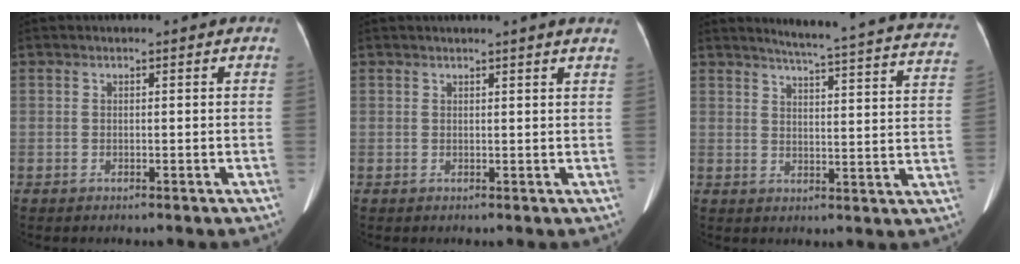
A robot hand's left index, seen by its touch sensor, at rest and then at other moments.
{"total": 3.8, "force": [3.3, -0.6, 1.7], "torque": [-0.023, 0.007, 0.029]}
{"total": 22.8, "force": [20.7, 0.8, 9.5], "torque": [-0.123, -0.065, 0.229]}